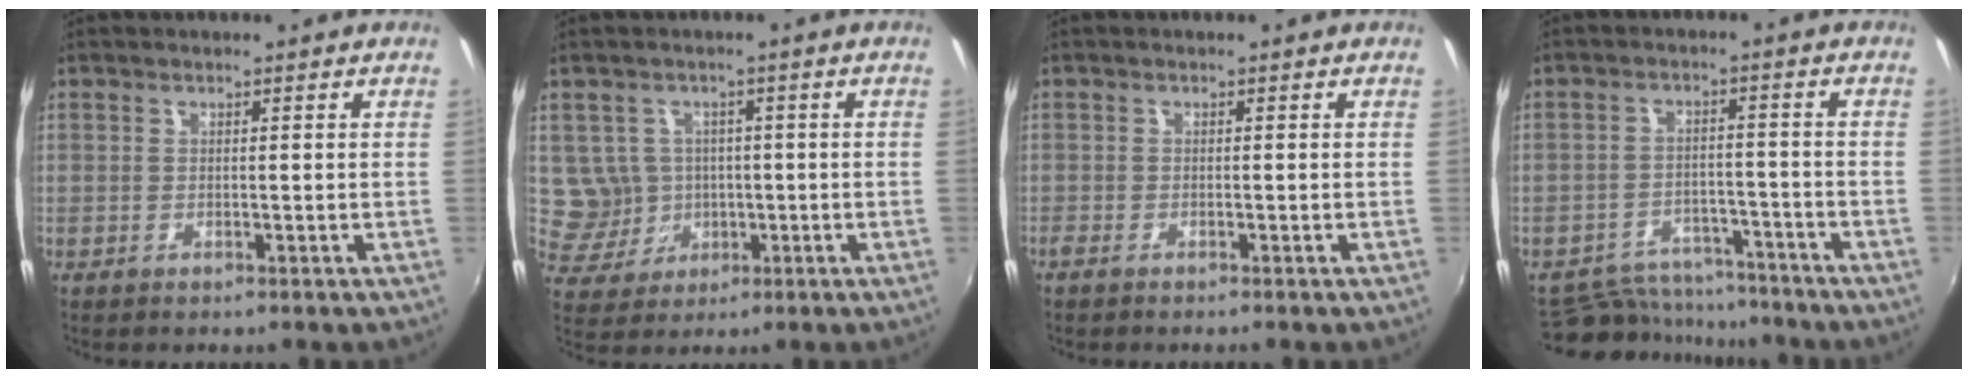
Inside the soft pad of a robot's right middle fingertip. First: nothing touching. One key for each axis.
{"total": 6.3, "fx": 0.1, "fy": 6.2, "fz": 1.1, "tx": -0.032, "ty": 0.013, "tz": 0.019}
{"total": 0.9, "fx": -0.8, "fy": 0.0, "fz": 0.4, "tx": -0.008, "ty": -0.003, "tz": -0.018}
{"total": 12.3, "fx": -11.0, "fy": 4.6, "fz": 2.9, "tx": -0.075, "ty": 0.013, "tz": -0.155}